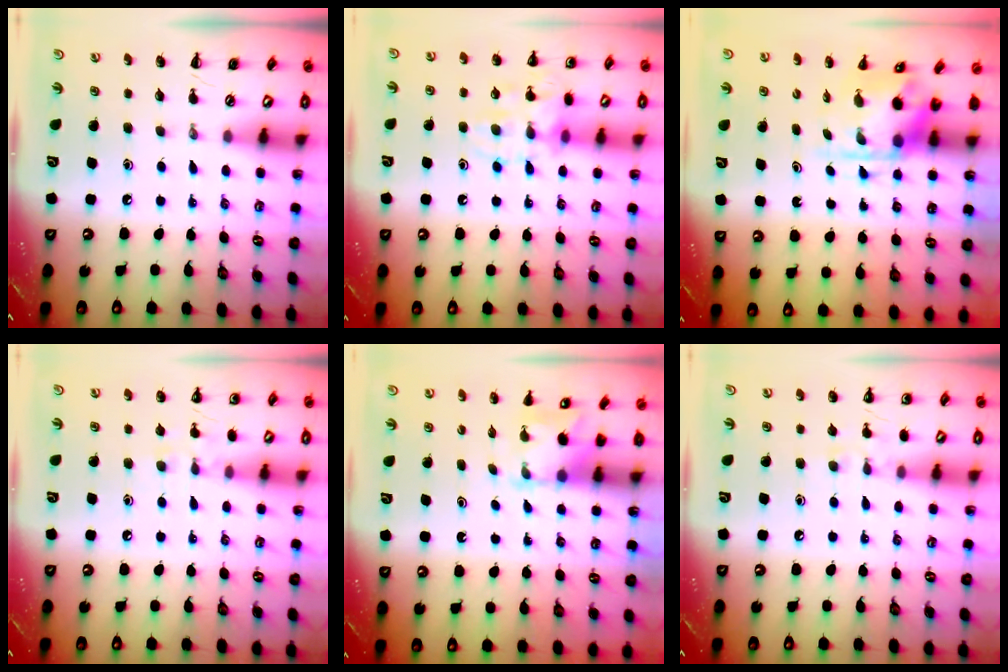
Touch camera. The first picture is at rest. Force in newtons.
{"total": 12.5, "press": 12.5, "slide": 0.9}
{"total": 3.9, "press": 3.8, "slide": 0.6}
{"total": 6.6, "press": 6.3, "slide": 2.0}
{"total": 3.1, "press": 2.9, "slide": 1.0}
{"total": 6.2, "press": 5.9, "slide": 1.9}